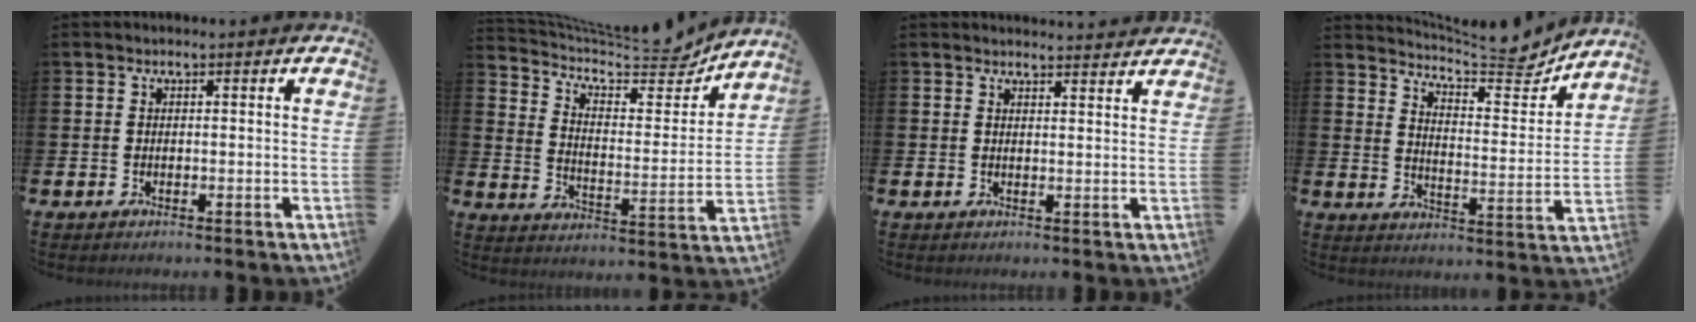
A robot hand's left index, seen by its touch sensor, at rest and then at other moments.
{"total": 8.4, "force": [7.8, 2.1, 2.5], "torque": [-0.073, -0.064, 0.132]}
{"total": 2.3, "force": [2.3, 0.0, -0.1], "torque": [0.009, -0.018, 0.039]}
{"total": 7.2, "force": [6.9, 0.6, 1.7], "torque": [-0.048, -0.056, 0.118]}